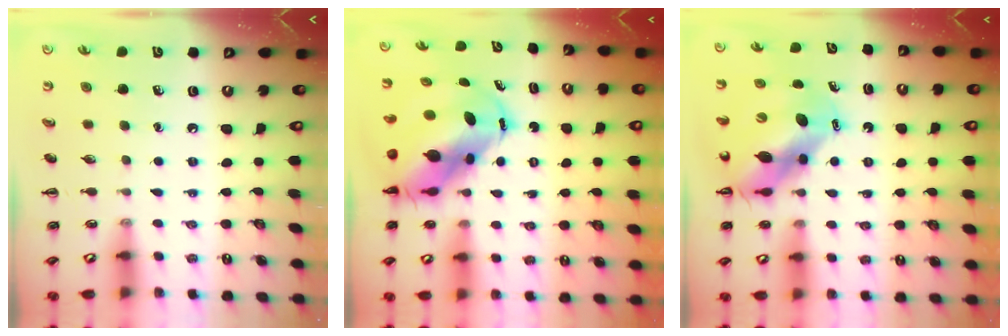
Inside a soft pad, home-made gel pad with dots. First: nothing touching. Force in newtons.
{"total": 10.9, "press": 10.5, "slide": 2.9}
{"total": 11.1, "press": 10.7, "slide": 3.2}